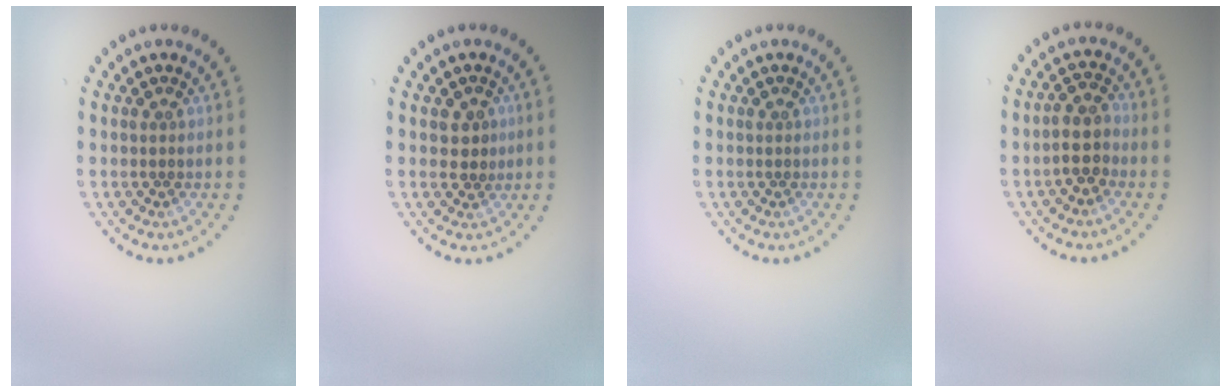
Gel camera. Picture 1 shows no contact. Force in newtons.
{"total": 1.9, "press": 1.7, "slide": 0.7}
{"total": 0.0}
{"total": 2.6, "press": 2.3, "slide": 1.1}